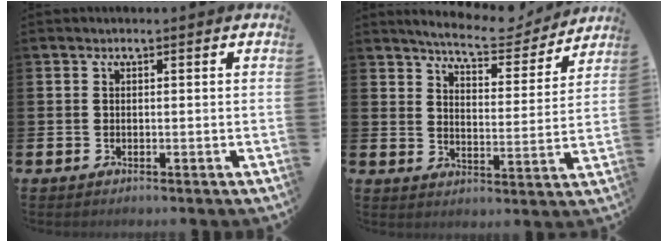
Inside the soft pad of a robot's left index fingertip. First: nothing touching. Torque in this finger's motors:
{"motor_torque": [0.97, -1.17, 0.18, 0.08]}